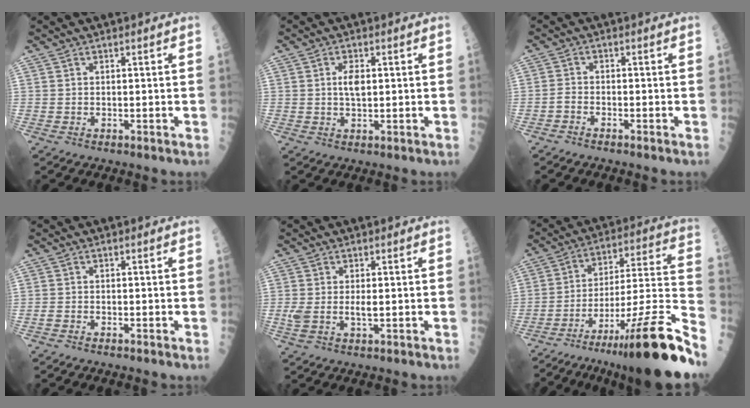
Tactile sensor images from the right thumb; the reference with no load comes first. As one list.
[{"total": 3.3, "force": [0.5, 1.6, 2.9], "torque": [-0.048, -0.002, 0.009]}, {"total": 1.4, "force": [-1.1, 0.3, 0.8], "torque": [-0.025, 0.011, -0.023]}, {"total": 0.8, "force": [-0.6, 0.0, 0.4], "torque": [-0.017, 0.006, -0.011]}, {"total": 3.8, "force": [-0.2, 1.5, 3.5], "torque": [-0.083, 0.000, -0.002]}, {"total": 28.8, "force": [-19.5, 2.2, 21.0], "torque": [-0.267, 0.074, -0.309]}]